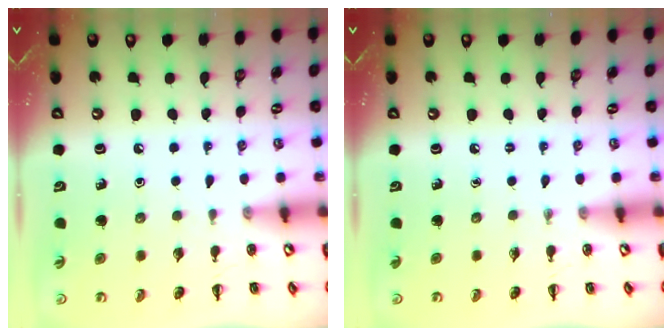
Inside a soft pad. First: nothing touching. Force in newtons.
{"total": 0.0}